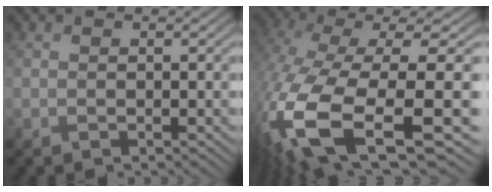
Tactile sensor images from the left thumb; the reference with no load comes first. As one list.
[{"total": 17.4, "force": [-5.2, 6.2, 15.4], "torque": [-0.374, -0.047, -0.058]}]